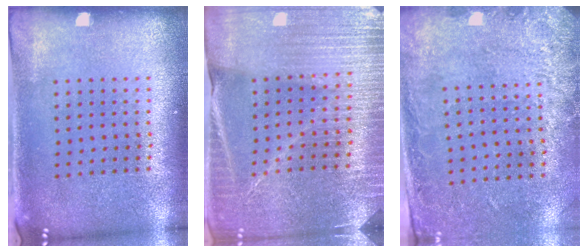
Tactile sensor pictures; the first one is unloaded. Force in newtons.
{"total": 4.3, "press": 4.0, "slide": 1.5}
{"total": 2.7, "press": 1.9, "slide": 1.9}